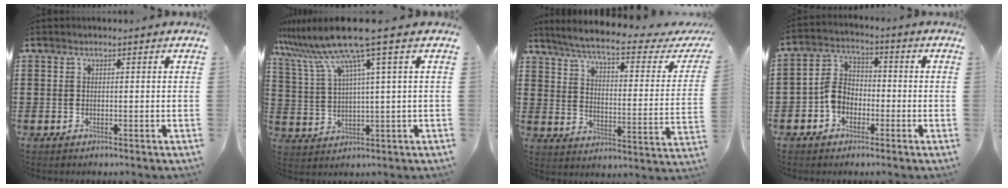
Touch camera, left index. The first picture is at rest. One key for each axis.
{"total": 10.0, "fx": 6.4, "fy": -0.4, "fz": 7.7, "tx": -0.185, "ty": -0.031, "tz": 0.102}
{"total": 6.6, "fx": 5.2, "fy": -0.4, "fz": 4.1, "tx": -0.100, "ty": -0.036, "tz": 0.083}
{"total": 5.7, "fx": -2.1, "fy": 4.3, "fz": 3.2, "tx": -0.083, "ty": 0.010, "tz": -0.046}